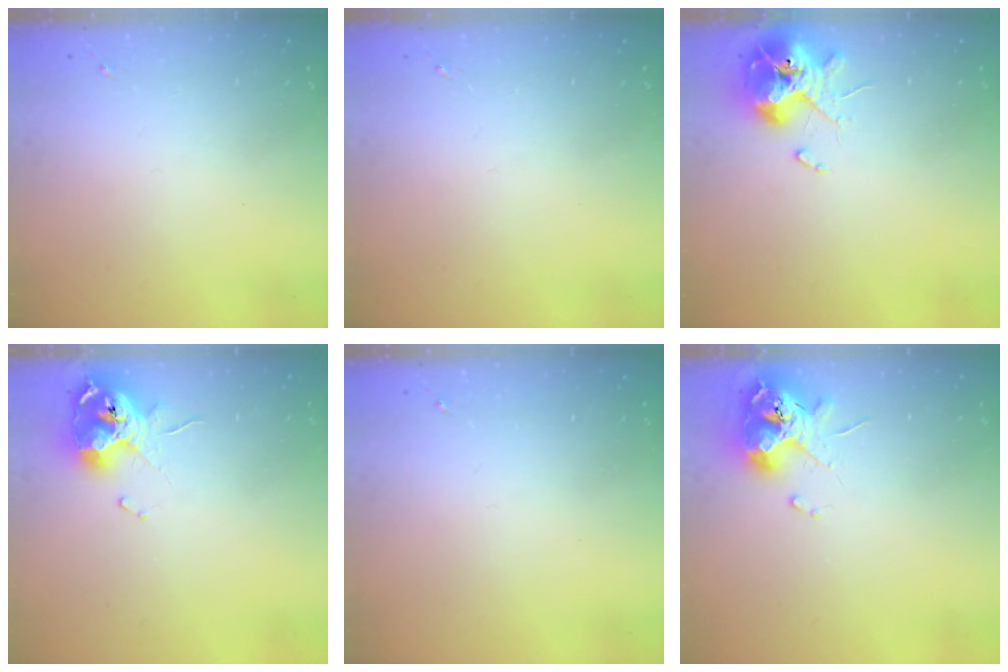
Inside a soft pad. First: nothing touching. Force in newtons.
{"total": 0.0}
{"total": 13.0, "press": 12.8, "slide": 1.8}
{"total": 11.9, "press": 11.8, "slide": 1.4}
{"total": 0.0}
{"total": 10.9, "press": 10.8, "slide": 1.8}